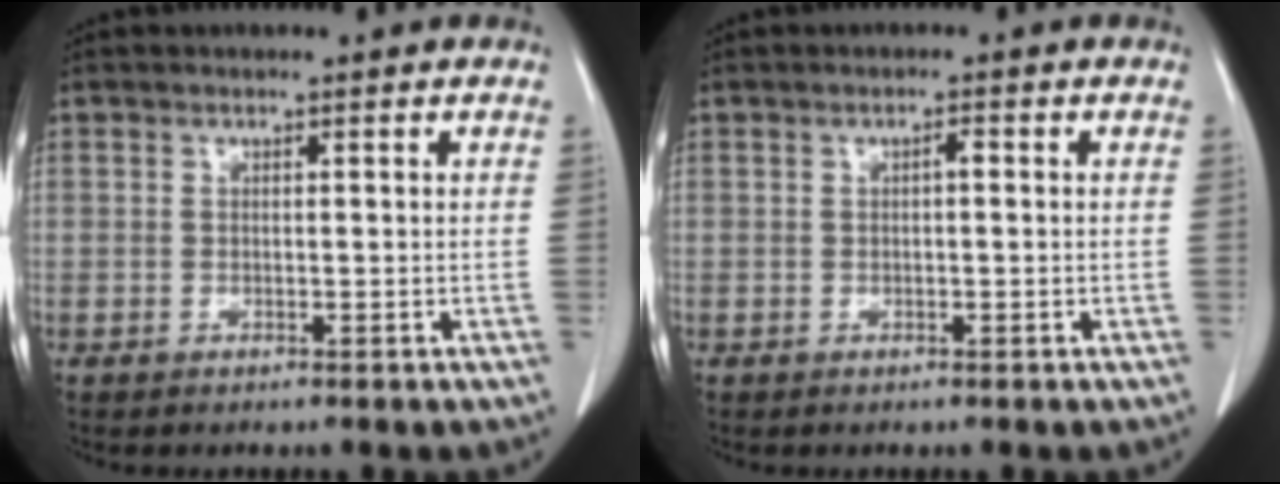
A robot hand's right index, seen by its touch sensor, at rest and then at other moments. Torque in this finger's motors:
{"motor_torque": [0.14, -0.09, 0.01, 0.01]}